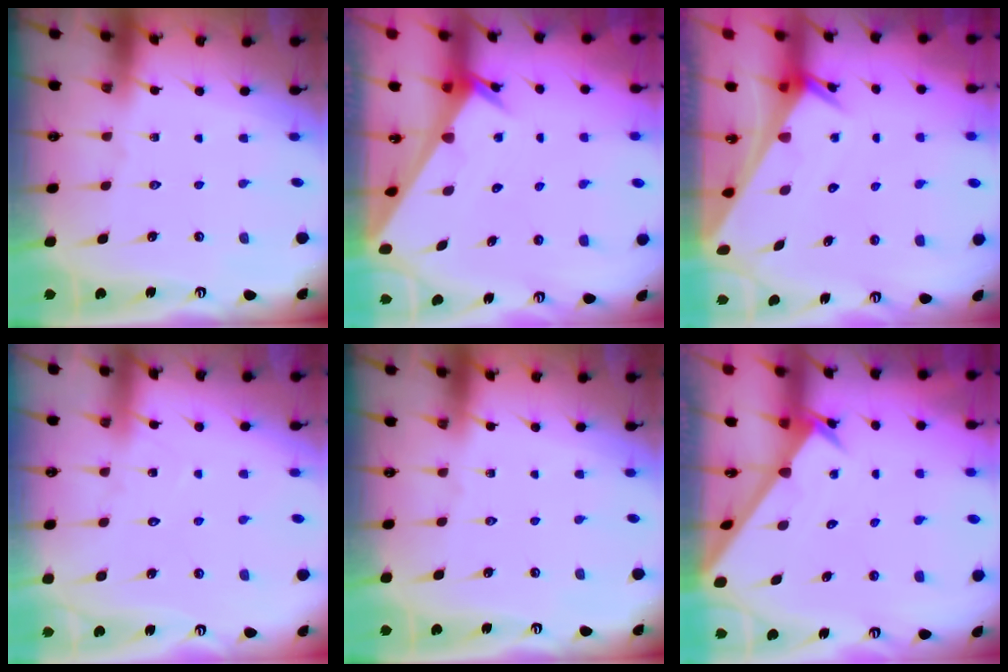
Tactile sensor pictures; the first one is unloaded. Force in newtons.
{"total": 3.3, "press": 3.3, "slide": 0.3}
{"total": 2.4, "press": 2.4, "slide": 0.2}
{"total": 5.6, "press": 5.6, "slide": 0.6}
{"total": 0.0}
{"total": 2.3, "press": 2.3, "slide": 0.2}